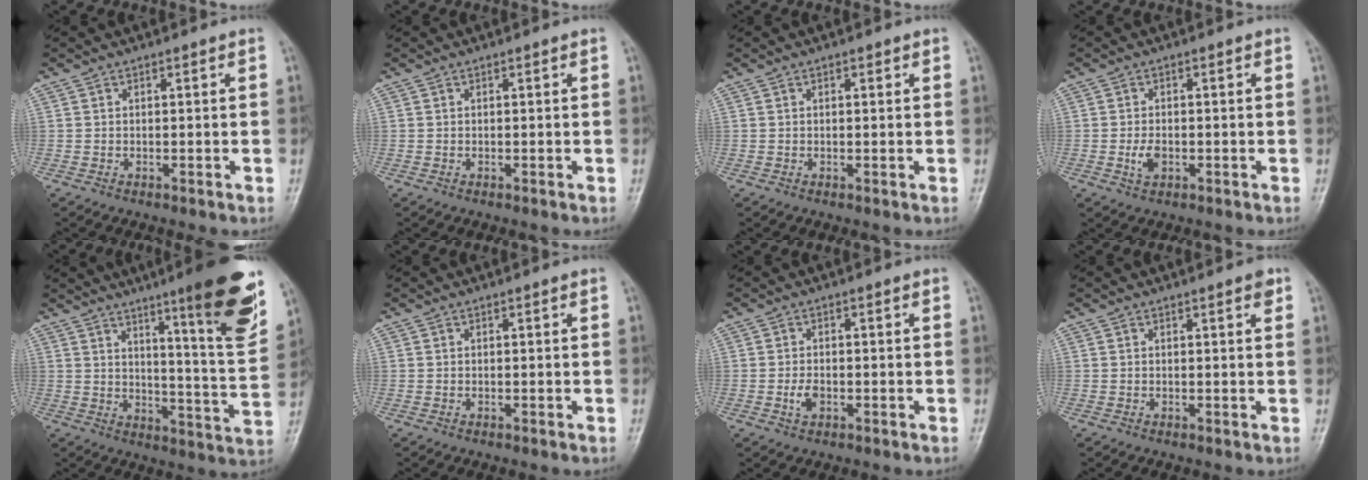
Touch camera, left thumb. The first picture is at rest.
{"total": 0.0}
{"total": 0.9, "force": [0.4, 0.5, 0.7], "torque": [-0.007, 0.001, 0.004]}
{"total": 3.0, "force": [-0.8, 1.8, 2.2], "torque": [-0.042, 0.002, -0.015]}
{"total": 18.4, "force": [10.6, 1.9, 14.9], "torque": [-0.176, -0.062, 0.154]}
{"total": 0.0}
{"total": 2.6, "force": [-0.8, 1.6, 1.9], "torque": [-0.036, 0.005, -0.016]}
{"total": 1.4, "force": [0.8, 0.3, 1.1], "torque": [-0.014, -0.001, 0.008]}